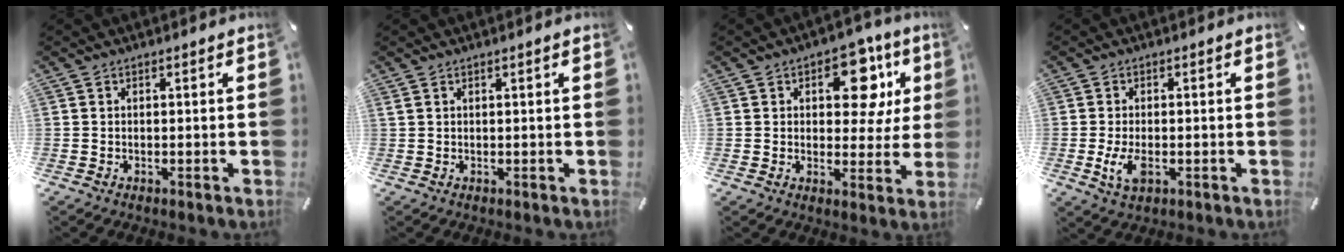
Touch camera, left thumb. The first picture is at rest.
{"total": 0.7, "force": [0.3, -0.1, 0.6], "torque": [-0.012, -0.003, 0.005]}
{"total": 14.5, "force": [5.5, 8.7, 10.1], "torque": [-0.121, -0.019, 0.088]}
{"total": 5.1, "force": [-1.2, 2.6, 4.2], "torque": [-0.111, -0.011, -0.027]}